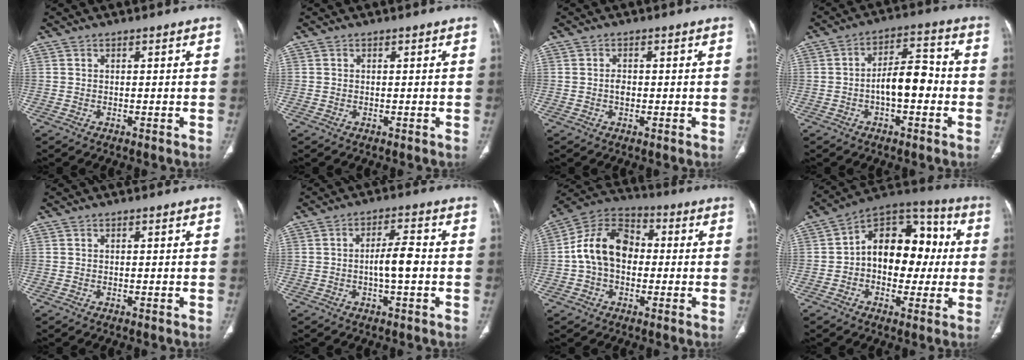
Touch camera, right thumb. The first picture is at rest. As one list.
[{"total": 0.0}, {"total": 1.7, "force": [-0.2, 1.2, 1.2], "torque": [-0.019, 0.003, -0.005]}, {"total": 8.8, "force": [-1.8, 4.3, 7.5], "torque": [-0.111, 0.037, -0.035]}, {"total": 0.0}, {"total": 5.7, "force": [-0.8, 1.5, 5.4], "torque": [-0.098, 0.013, -0.018]}, {"total": 13.3, "force": [-0.2, 9.6, 9.2], "torque": [-0.151, 0.035, -0.016]}, {"total": 16.7, "force": [0.4, 11.4, 12.2], "torque": [-0.131, 0.045, -0.005]}]